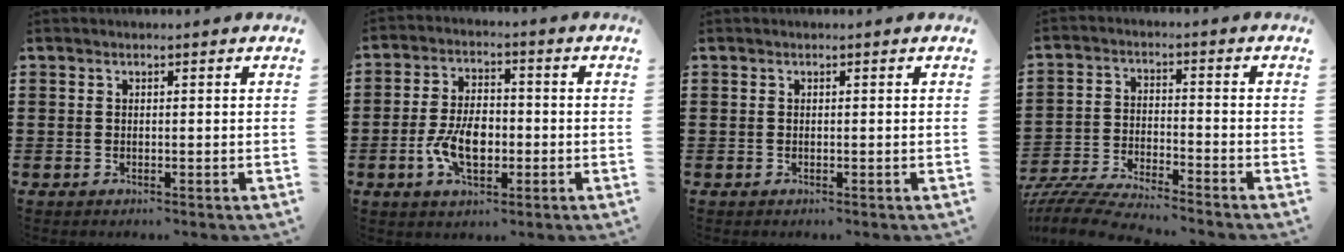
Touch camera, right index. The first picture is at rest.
{"total": 7.7, "force": [-1.8, 4.4, 6.1], "torque": [-0.124, 0.001, -0.037]}
{"total": 0.0}
{"total": 6.1, "force": [-5.9, -0.1, 1.3], "torque": [-0.046, -0.011, -0.122]}